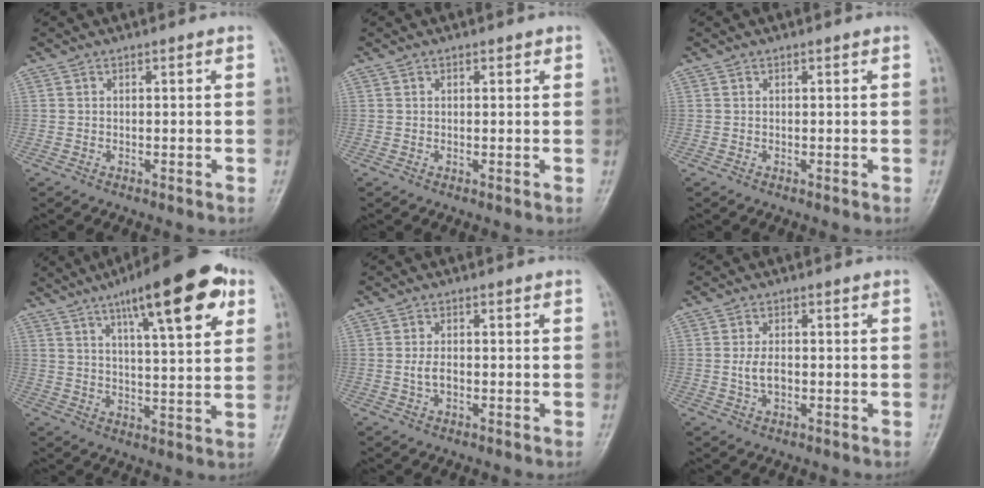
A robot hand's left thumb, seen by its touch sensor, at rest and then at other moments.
{"total": 0.8, "force": [0.5, 0.6, 0.4], "torque": [0.004, -0.002, 0.003]}
{"total": 0.0}
{"total": 18.4, "force": [9.4, 4.9, 15.1], "torque": [-0.198, -0.020, 0.136]}
{"total": 2.4, "force": [-0.2, 1.4, 1.9], "torque": [-0.039, 0.002, -0.006]}
{"total": 3.2, "force": [-0.2, 1.9, 2.6], "torque": [-0.052, 0.002, -0.004]}